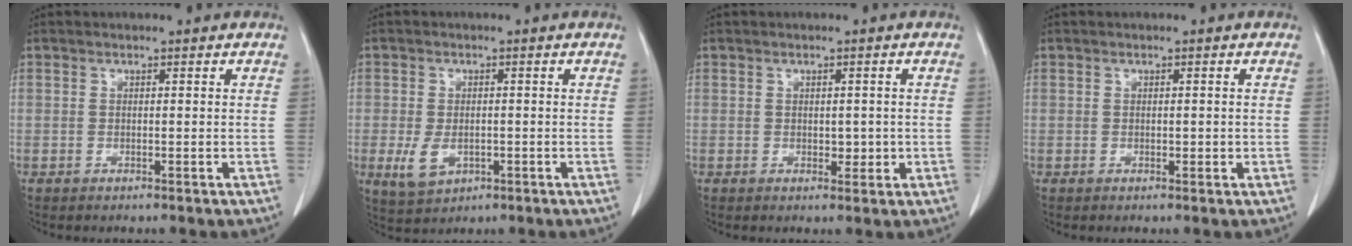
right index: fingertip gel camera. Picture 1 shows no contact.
{"total": 4.8, "force": [-1.4, 3.2, 3.3], "torque": [-0.069, -0.006, -0.014]}
{"total": 2.0, "force": [-0.1, 1.3, 1.5], "torque": [-0.017, 0.001, 0.004]}
{"total": 0.9, "force": [-0.1, 0.5, 0.7], "torque": [-0.008, 0.000, 0.002]}